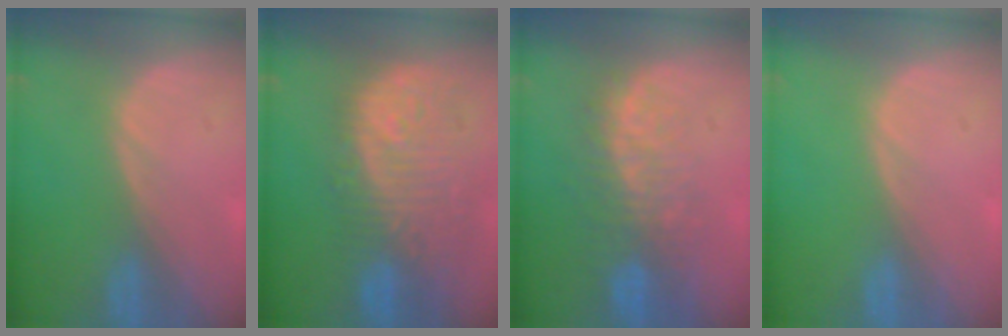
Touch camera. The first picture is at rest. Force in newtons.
{"total": 12.1, "press": 10.9, "slide": 5.4}
{"total": 9.5, "press": 8.2, "slide": 4.8}
{"total": 0.0}